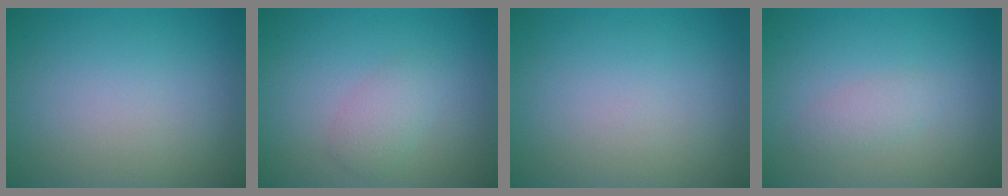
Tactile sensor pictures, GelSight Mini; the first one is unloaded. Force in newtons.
{"total": 2.0, "press": 2.0, "slide": 0.0}
{"total": 0.5, "press": 0.5, "slide": 0.1}
{"total": 1.3, "press": 1.3, "slide": 0.1}